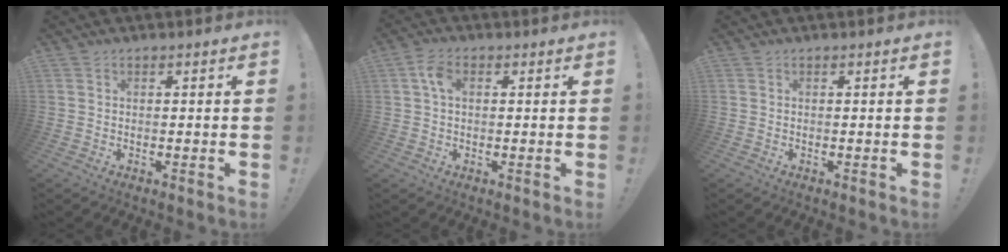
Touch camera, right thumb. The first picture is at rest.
{"total": 4.8, "force": [1.1, 2.8, 3.7], "torque": [-0.066, 0.008, 0.020]}
{"total": 0.0}